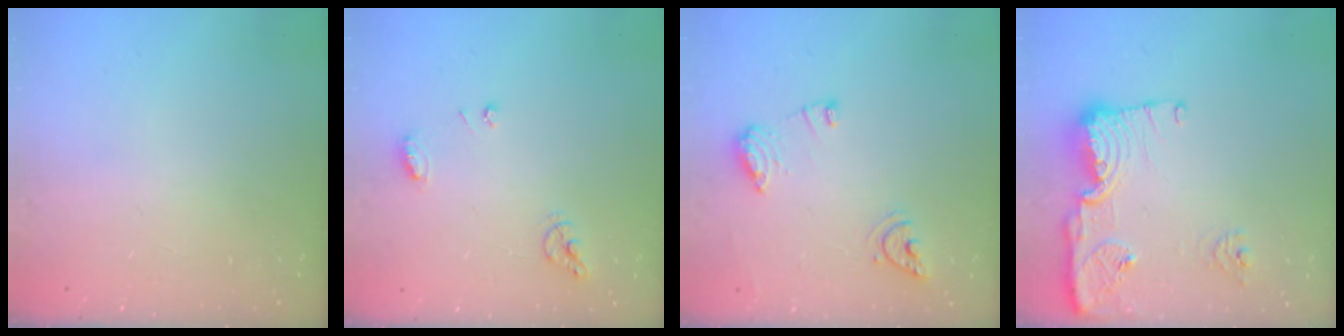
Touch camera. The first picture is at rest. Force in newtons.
{"total": 7.5, "press": 7.4, "slide": 0.9}
{"total": 10.3, "press": 10.2, "slide": 1.1}
{"total": 14.8, "press": 14.7, "slide": 1.5}